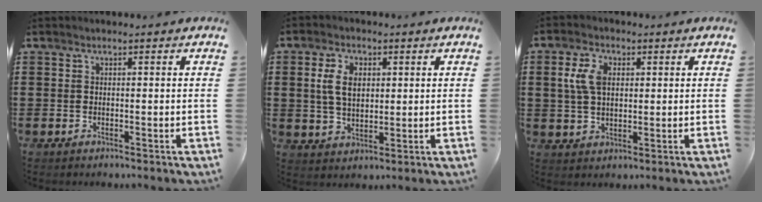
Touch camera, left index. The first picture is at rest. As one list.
[{"total": 5.6, "force": [1.4, 3.4, 4.2], "torque": [-0.093, 0.006, 0.019]}, {"total": 5.5, "force": [1.6, 3.4, 4.0], "torque": [-0.098, 0.011, 0.024]}]